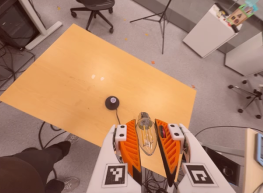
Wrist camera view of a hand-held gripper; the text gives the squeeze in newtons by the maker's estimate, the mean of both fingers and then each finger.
{"total": 12.3, "left": 12.7, "right": 11.8}